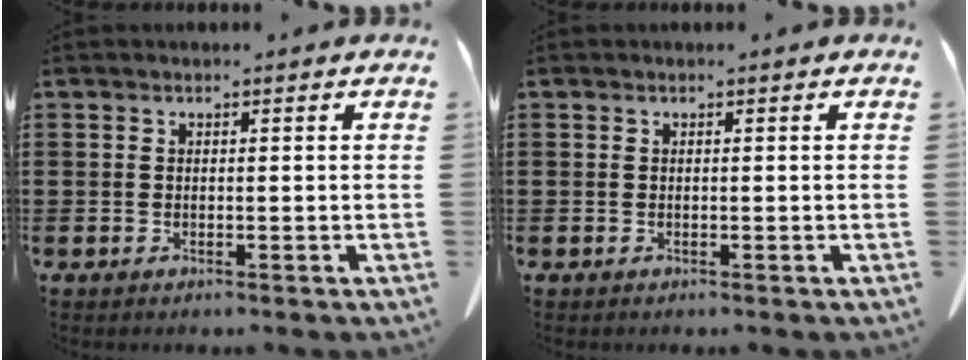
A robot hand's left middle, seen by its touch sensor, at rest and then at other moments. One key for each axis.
{"total": 0.0}